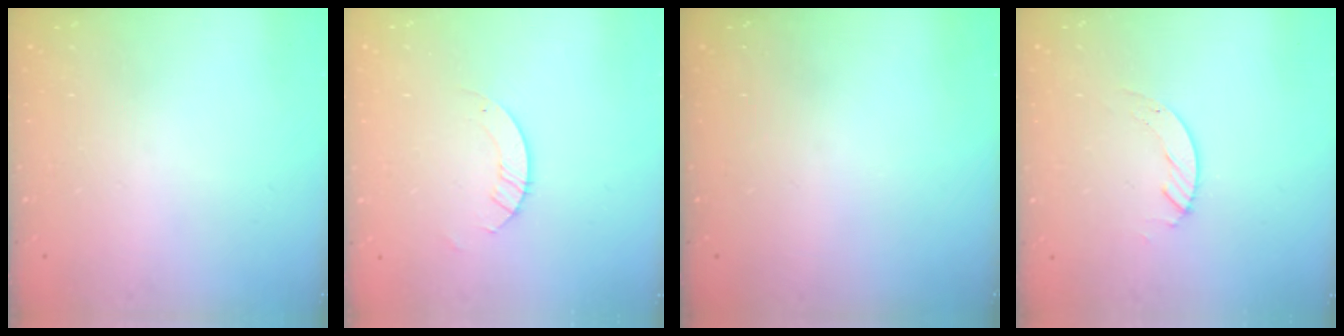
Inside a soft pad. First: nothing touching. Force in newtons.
{"total": 2.9, "press": 2.9, "slide": 0.3}
{"total": 0.0}
{"total": 2.7, "press": 2.7, "slide": 0.2}